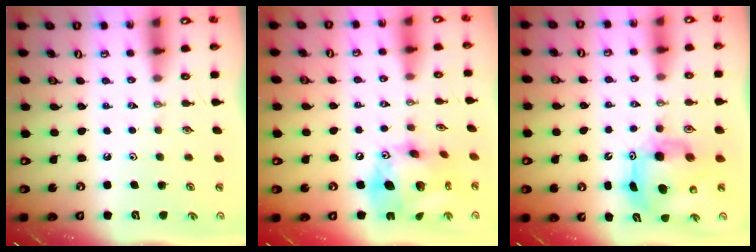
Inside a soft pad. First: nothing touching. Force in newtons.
{"total": 18.5, "press": 18.4, "slide": 0.9}
{"total": 8.8, "press": 8.7, "slide": 1.0}